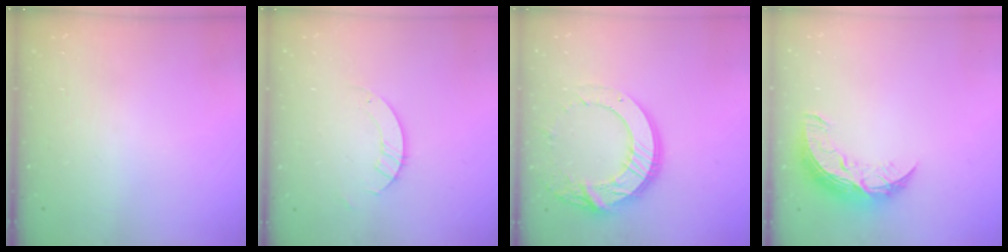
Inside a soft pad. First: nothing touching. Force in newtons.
{"total": 2.6, "press": 2.6, "slide": 0.2}
{"total": 17.1, "press": 17.0, "slide": 1.5}
{"total": 10.7, "press": 10.6, "slide": 0.6}